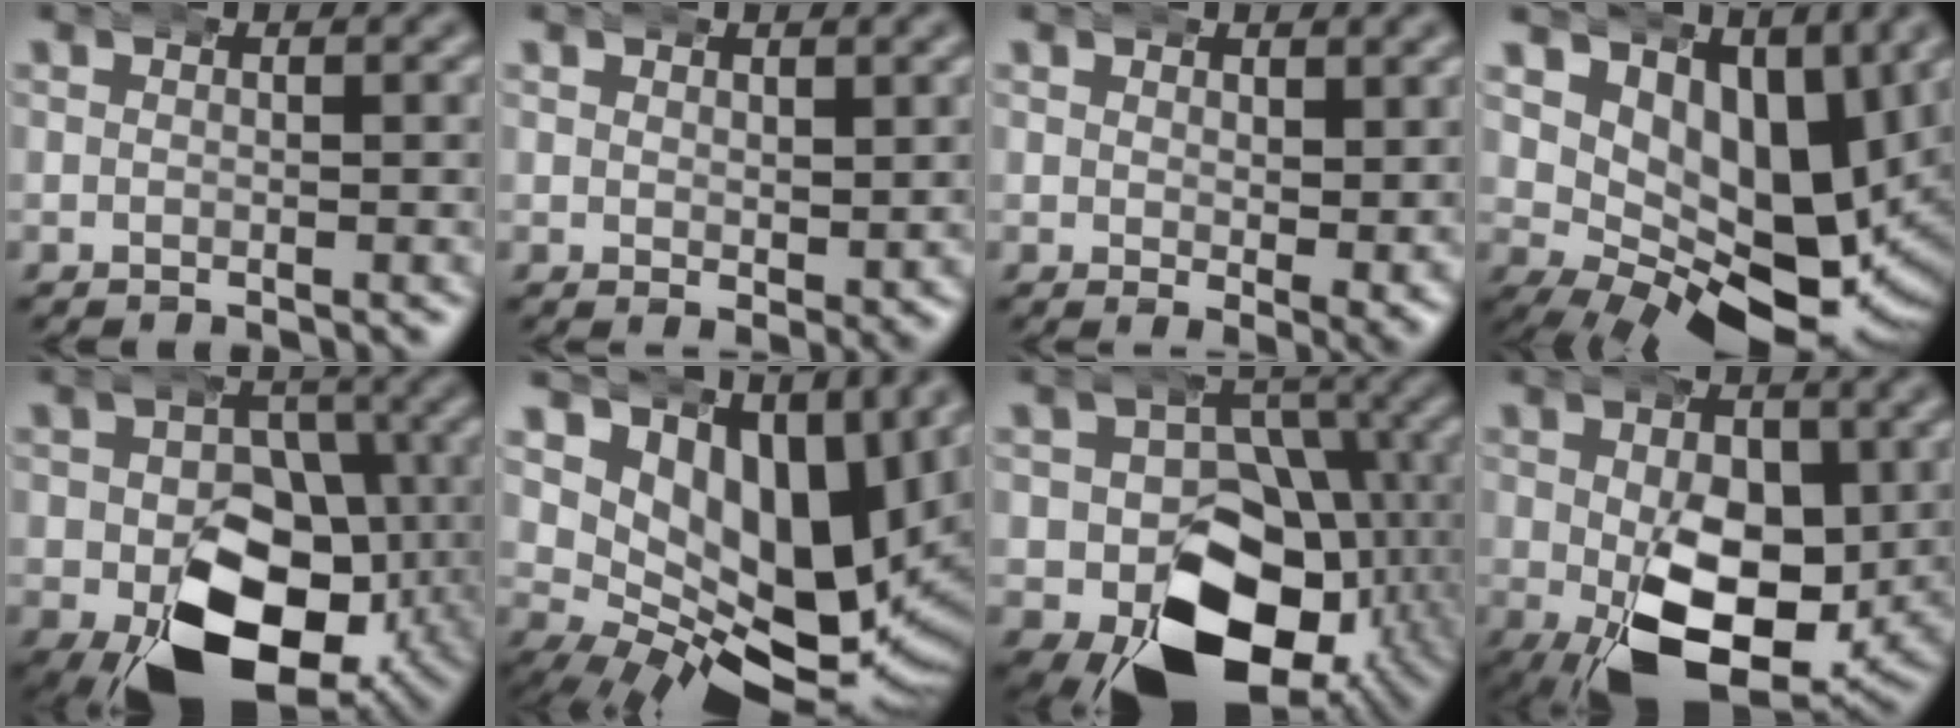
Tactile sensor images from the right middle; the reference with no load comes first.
{"total": 1.9, "force": [1.8, 0.3, 0.4], "torque": [0.003, -0.002, 0.033]}
{"total": 2.3, "force": [1.9, 0.2, 1.2], "torque": [-0.003, -0.005, 0.033]}
{"total": 12.4, "force": [1.9, 7.5, 9.6], "torque": [-0.156, -0.032, 0.044]}
{"total": 12.6, "force": [-2.9, 8.6, 8.7], "torque": [-0.144, -0.049, -0.026]}
{"total": 14.9, "force": [3.5, 8.9, 11.4], "torque": [-0.177, -0.016, 0.063]}
{"total": 16.1, "force": [-4.6, 11.4, 10.3], "torque": [-0.182, -0.071, -0.044]}
{"total": 10.2, "force": [-0.8, 5.9, 8.3], "torque": [-0.154, -0.037, 0.004]}